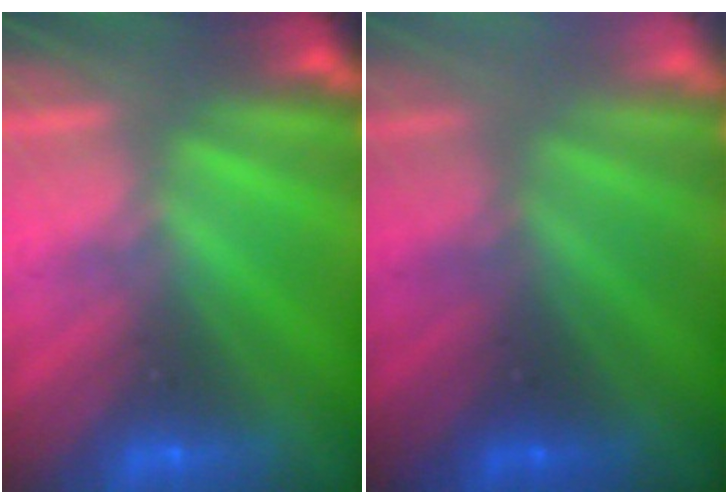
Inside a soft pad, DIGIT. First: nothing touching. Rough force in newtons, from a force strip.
{"total": 2.3}